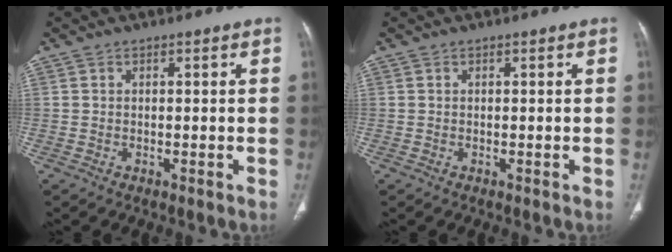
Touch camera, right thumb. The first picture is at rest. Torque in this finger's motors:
{"motor_torque": [0.03, -0.02, 0.03, 0.02, 0.03]}